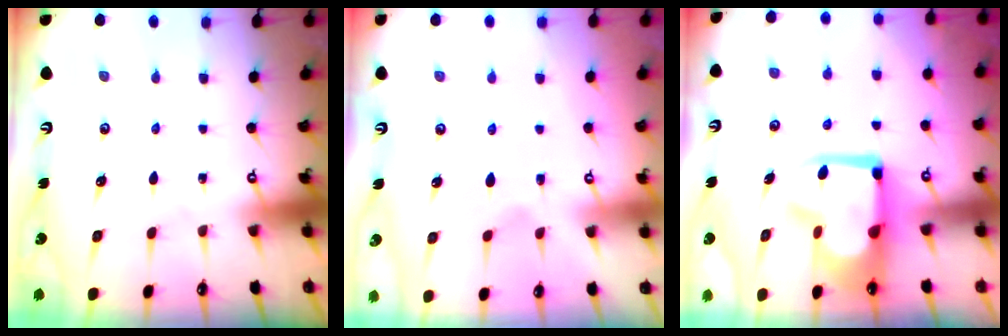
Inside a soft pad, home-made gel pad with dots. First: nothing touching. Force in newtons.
{"total": 2.2, "press": 1.9, "slide": 1.1}
{"total": 12.8, "press": 12.8, "slide": 1.0}